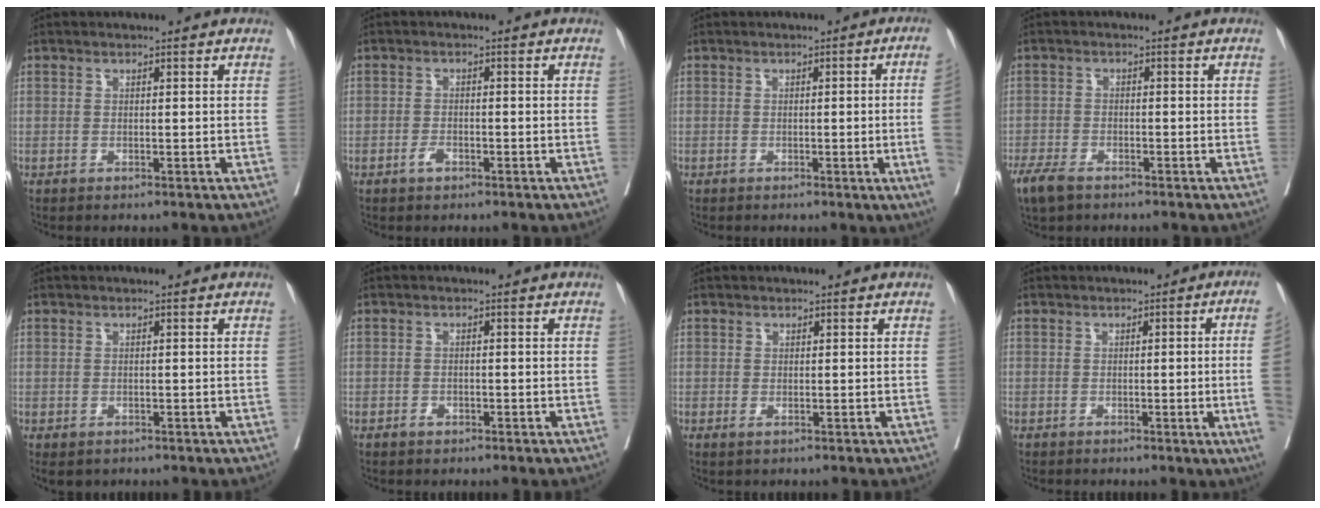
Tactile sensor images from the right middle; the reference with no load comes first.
{"total": 1.7, "force": [-1.0, 0.8, 1.1], "torque": [-0.020, 0.002, -0.018]}
{"total": 8.0, "force": [-1.0, -2.5, 7.5], "torque": [-0.081, -0.017, -0.012]}
{"total": 5.4, "force": [-4.1, 2.0, 2.9], "torque": [-0.060, -0.011, -0.071]}
{"total": 1.7, "force": [-1.1, 1.1, 0.7], "torque": [-0.013, -0.003, -0.010]}
{"total": 1.2, "force": [-0.8, 0.7, 0.5], "torque": [-0.009, 0.003, -0.011]}
{"total": 0.6, "force": [-0.2, 0.2, 0.5], "torque": [-0.010, -0.003, -0.001]}
{"total": 9.7, "force": [-1.3, -3.1, 9.1], "torque": [-0.094, -0.019, -0.016]}